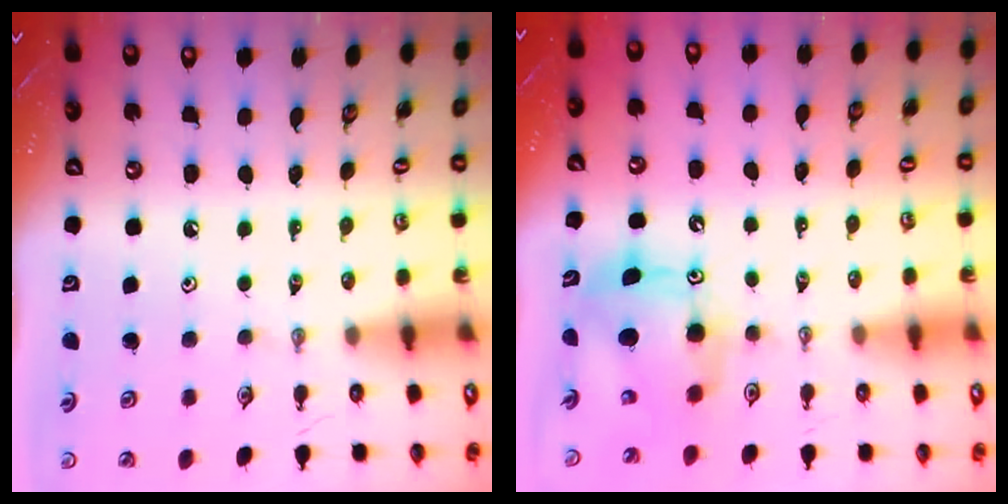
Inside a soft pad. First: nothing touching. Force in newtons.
{"total": 8.9, "press": 8.9, "slide": 0.7}